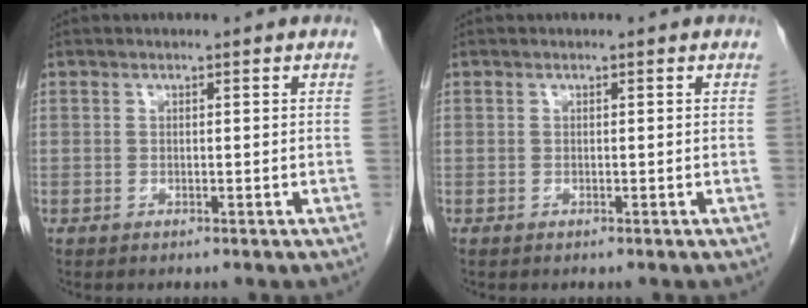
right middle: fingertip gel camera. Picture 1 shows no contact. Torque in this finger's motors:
{"motor_torque": [0.30, -0.11, -0.08, 0.00]}